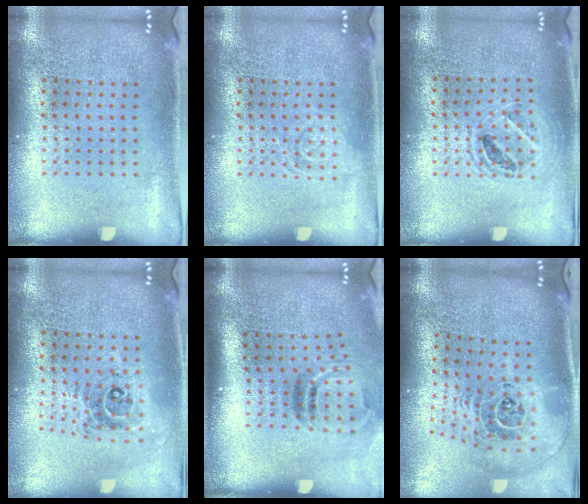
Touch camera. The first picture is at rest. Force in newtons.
{"total": 1.4, "press": 1.4, "slide": 0.2}
{"total": 1.3, "press": 1.2, "slide": 0.5}
{"total": 0.8, "press": 0.8, "slide": 0.2}
{"total": 2.0, "press": 1.2, "slide": 1.6}
{"total": 2.5, "press": 1.8, "slide": 1.8}